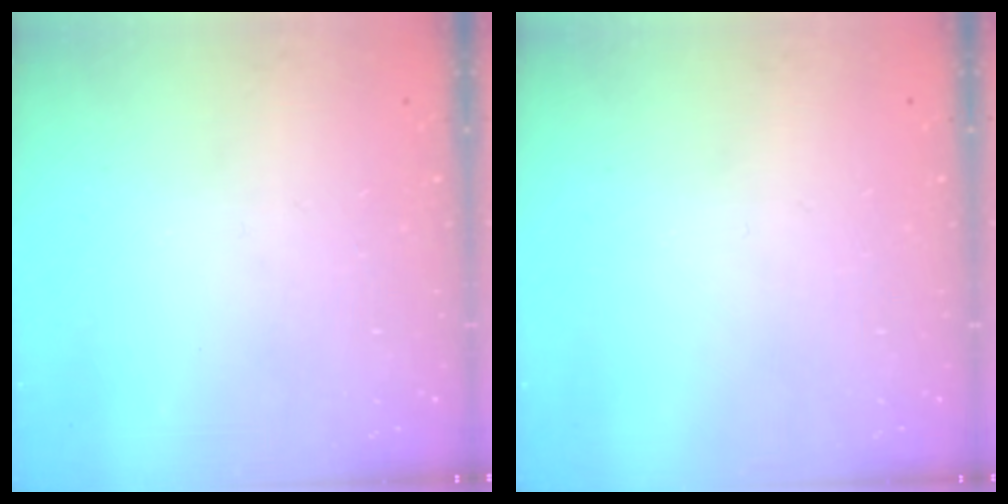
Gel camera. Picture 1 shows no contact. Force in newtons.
{"total": 0.0}